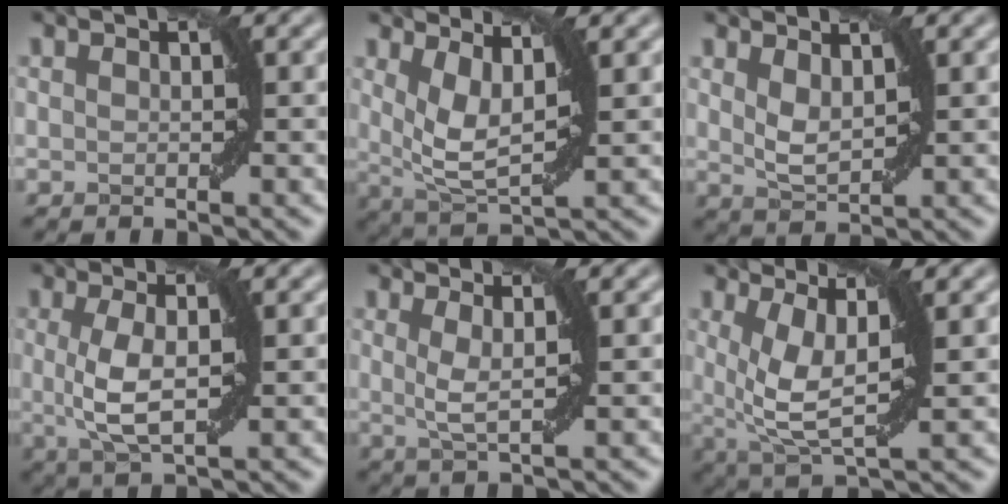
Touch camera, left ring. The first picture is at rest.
{"total": 3.9, "force": [1.8, 1.2, 3.2], "torque": [-0.070, -0.009, 0.039]}
{"total": 2.1, "force": [1.2, 0.8, 1.5], "torque": [-0.035, -0.003, 0.026]}
{"total": 3.8, "force": [0.2, 0.9, 3.7], "torque": [-0.086, -0.002, 0.005]}
{"total": 2.1, "force": [0.8, 0.1, 2.0], "torque": [-0.040, -0.005, 0.014]}
{"total": 5.3, "force": [1.2, 1.6, 4.9], "torque": [-0.103, -0.012, 0.026]}